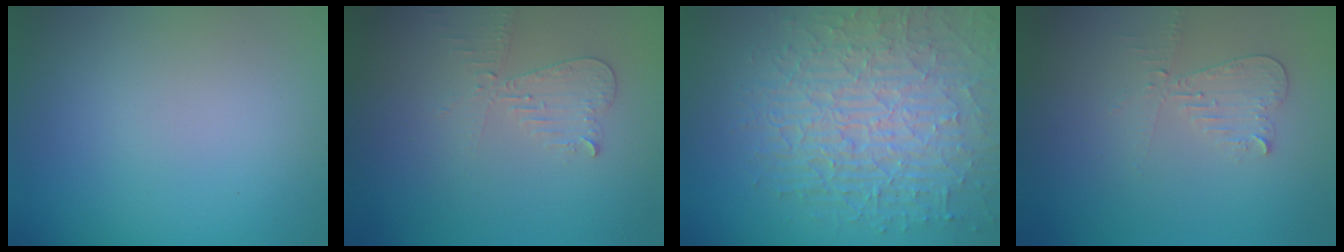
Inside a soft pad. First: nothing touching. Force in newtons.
{"total": 2.4, "press": 2.3, "slide": 0.5}
{"total": 9.0, "press": 6.2, "slide": 6.5}
{"total": 2.1, "press": 2.1, "slide": 0.4}